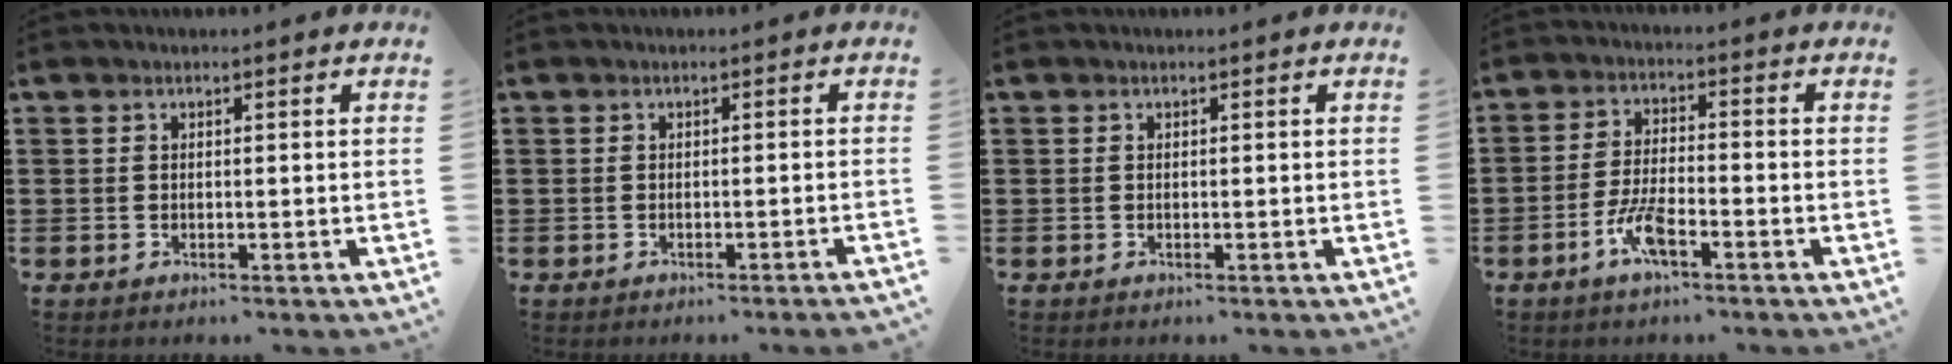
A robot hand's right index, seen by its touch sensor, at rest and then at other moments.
{"total": 0.9, "force": [-0.7, -0.2, 0.5], "torque": [-0.009, -0.002, -0.014]}
{"total": 0.0}
{"total": 5.6, "force": [-3.1, 1.5, 4.4], "torque": [-0.105, -0.003, -0.063]}